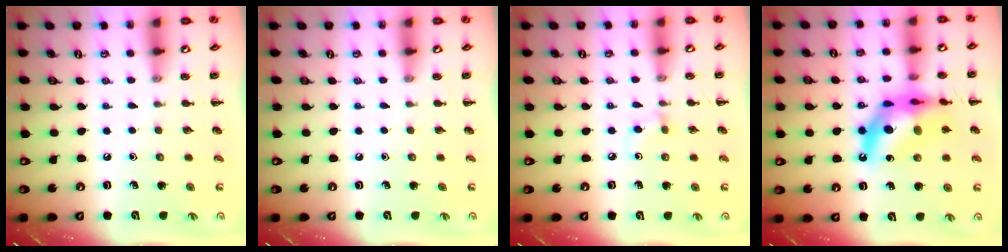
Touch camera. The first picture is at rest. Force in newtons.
{"total": 0.0}
{"total": 4.4, "press": 4.0, "slide": 1.8}
{"total": 16.1, "press": 15.6, "slide": 4.1}